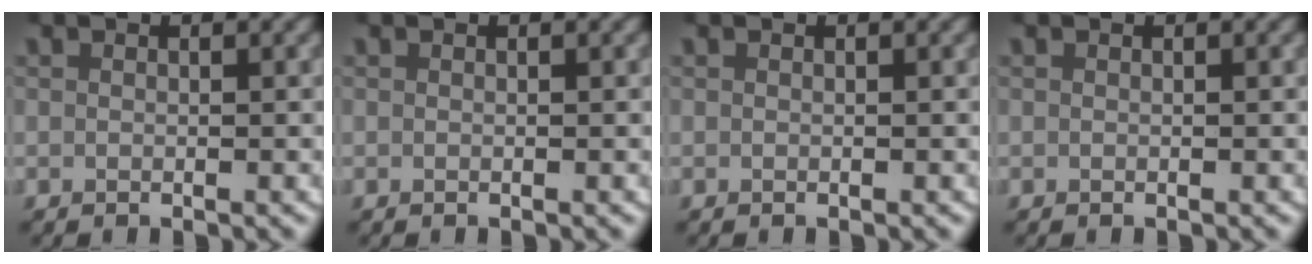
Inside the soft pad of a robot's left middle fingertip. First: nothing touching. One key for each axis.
{"total": 0.0}
{"total": 0.0}
{"total": 0.0}